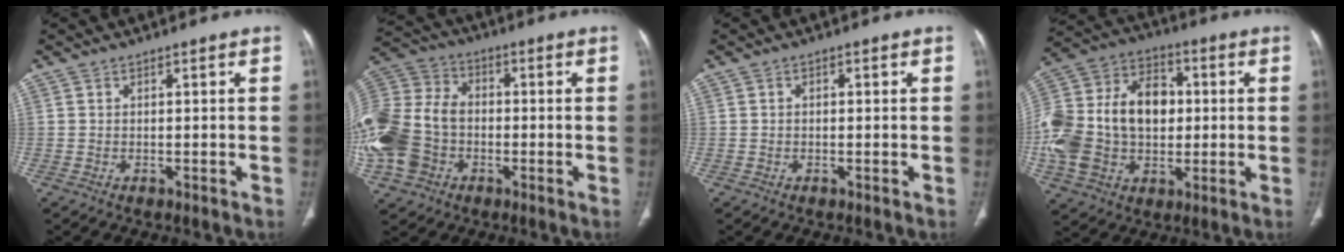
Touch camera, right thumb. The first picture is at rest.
{"total": 20.6, "force": [-4.5, 15.9, 12.2], "torque": [-0.305, 0.031, -0.084]}
{"total": 0.7, "force": [0.0, 0.5, 0.5], "torque": [-0.009, 0.002, 0.000]}
{"total": 23.8, "force": [-0.2, 16.5, 17.0], "torque": [-0.350, 0.025, 0.004]}